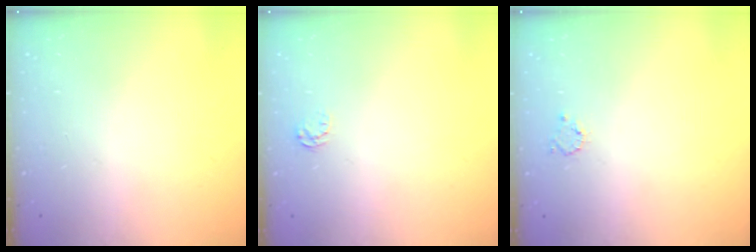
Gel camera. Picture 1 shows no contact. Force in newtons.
{"total": 2.6, "press": 2.6, "slide": 0.4}
{"total": 2.6, "press": 2.6, "slide": 0.4}